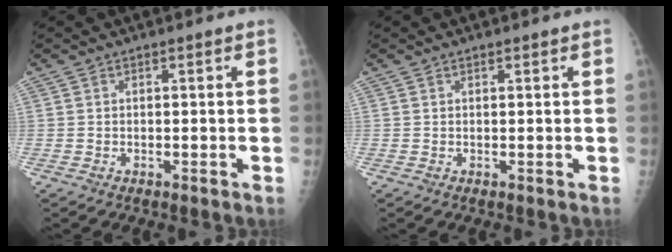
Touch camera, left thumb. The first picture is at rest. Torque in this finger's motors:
{"motor_torque": [-0.19, -0.02, -0.19, 0.13, -0.06]}